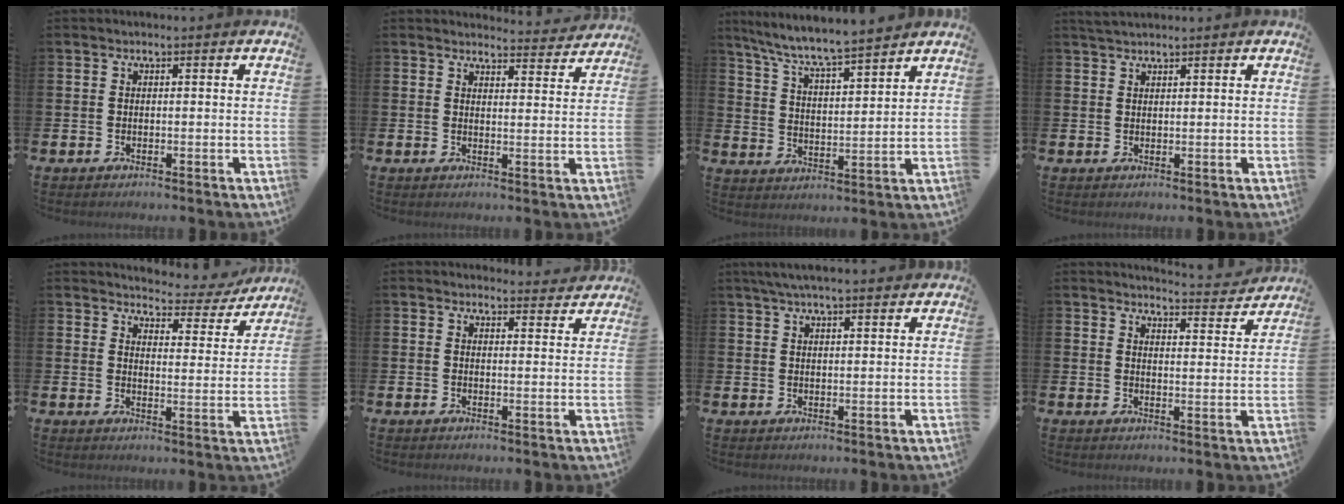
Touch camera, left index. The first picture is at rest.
{"total": 3.7, "force": [3.7, 0.3, 0.1], "torque": [0.003, -0.028, 0.063]}
{"total": 7.5, "force": [7.1, 0.2, 2.4], "torque": [-0.080, -0.047, 0.124]}
{"total": 1.7, "force": [1.7, 0.3, 0.3], "torque": [-0.008, 0.003, 0.031]}
{"total": 4.0, "force": [3.8, 1.2, 0.5], "torque": [-0.019, -0.033, 0.060]}
{"total": 2.6, "force": [2.6, 0.4, 0.0], "torque": [0.008, -0.018, 0.044]}
{"total": 3.8, "force": [3.4, 0.4, 1.7], "torque": [-0.042, -0.003, 0.062]}
{"total": 4.4, "force": [4.4, 0.2, 0.6], "torque": [-0.001, -0.037, 0.072]}